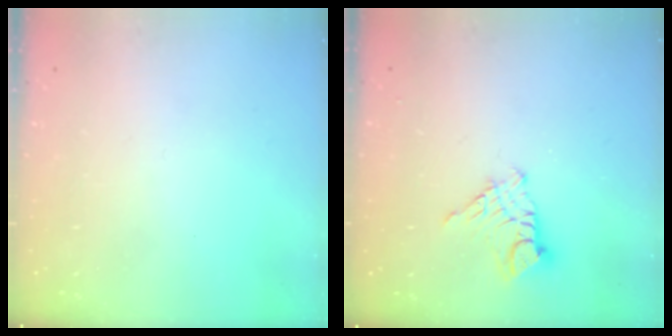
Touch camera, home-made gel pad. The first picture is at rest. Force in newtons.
{"total": 8.7, "press": 8.6, "slide": 0.8}